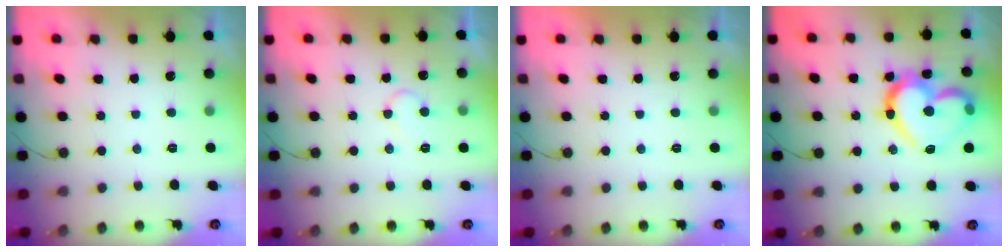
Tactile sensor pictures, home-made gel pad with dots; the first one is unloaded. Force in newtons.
{"total": 5.6, "press": 5.6, "slide": 0.5}
{"total": 1.7, "press": 1.7, "slide": 0.1}
{"total": 20.5, "press": 20.3, "slide": 2.6}